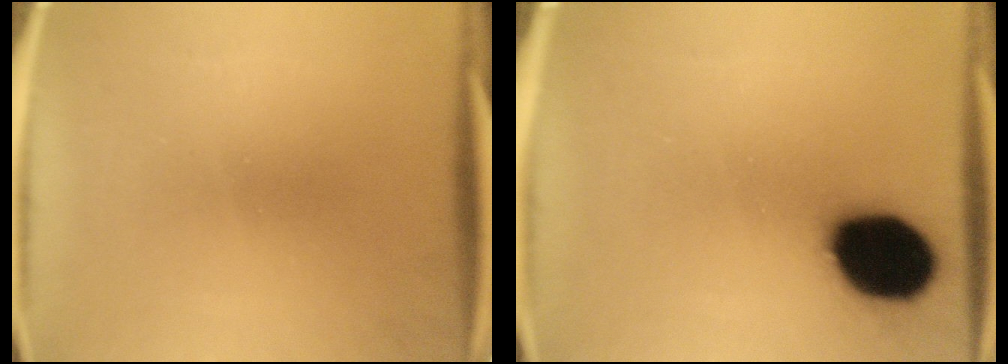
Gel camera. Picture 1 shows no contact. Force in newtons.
{"total": 19.1}